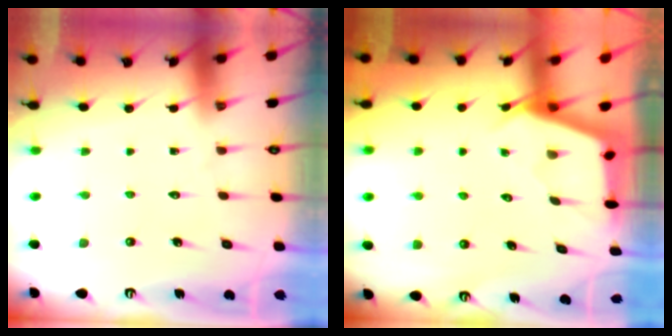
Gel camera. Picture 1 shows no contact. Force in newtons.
{"total": 2.6, "press": 2.6, "slide": 0.3}